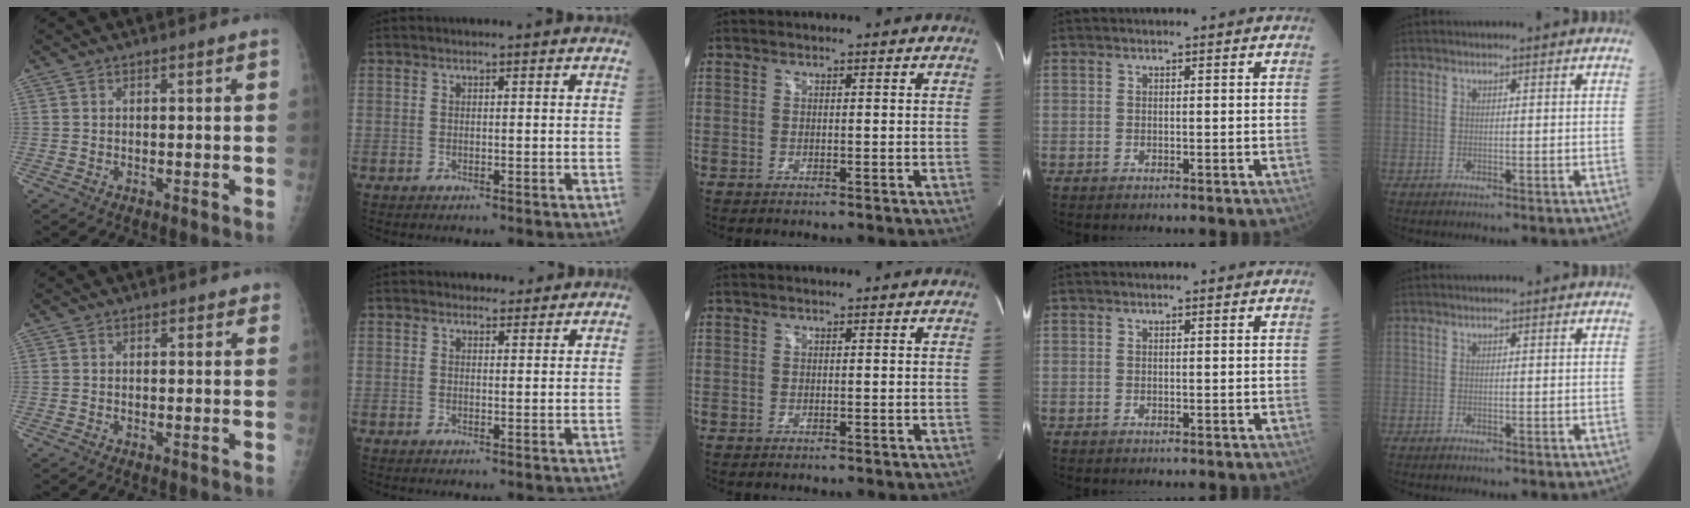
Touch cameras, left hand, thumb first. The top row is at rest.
{"thumb": {"total": 1.1, "force": [0.7, 0.8, 0.3], "torque": [0.010, -0.002, 0.004]}, "index": {"total": 2.1, "force": [1.9, 1.0, 0.1], "torque": [0.000, 0.001, 0.026]}}